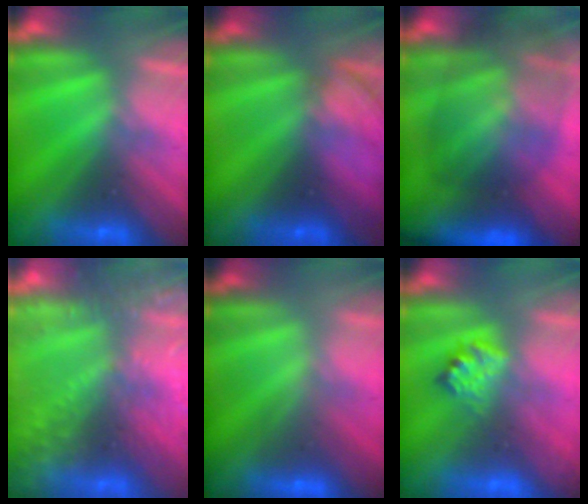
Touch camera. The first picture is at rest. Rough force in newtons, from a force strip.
{"total": 2.3}
{"total": 10.6}
{"total": 8.7}
{"total": 2.2}
{"total": 2.3}